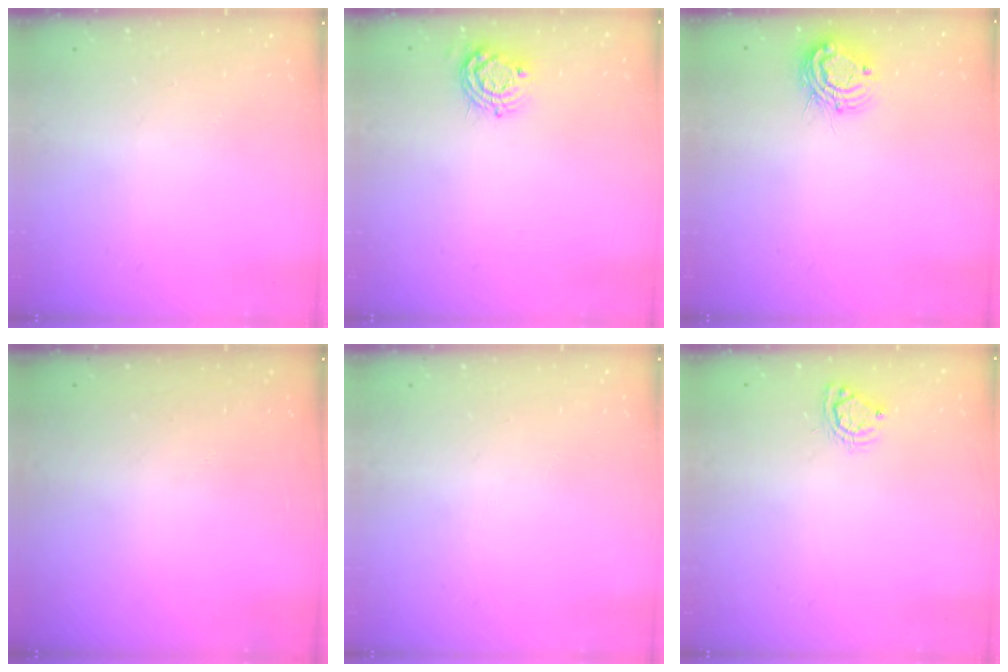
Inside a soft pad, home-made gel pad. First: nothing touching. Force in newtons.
{"total": 8.0, "press": 8.0, "slide": 0.3}
{"total": 9.8, "press": 9.8, "slide": 0.8}
{"total": 0.0}
{"total": 0.0}
{"total": 6.8, "press": 6.8, "slide": 0.5}